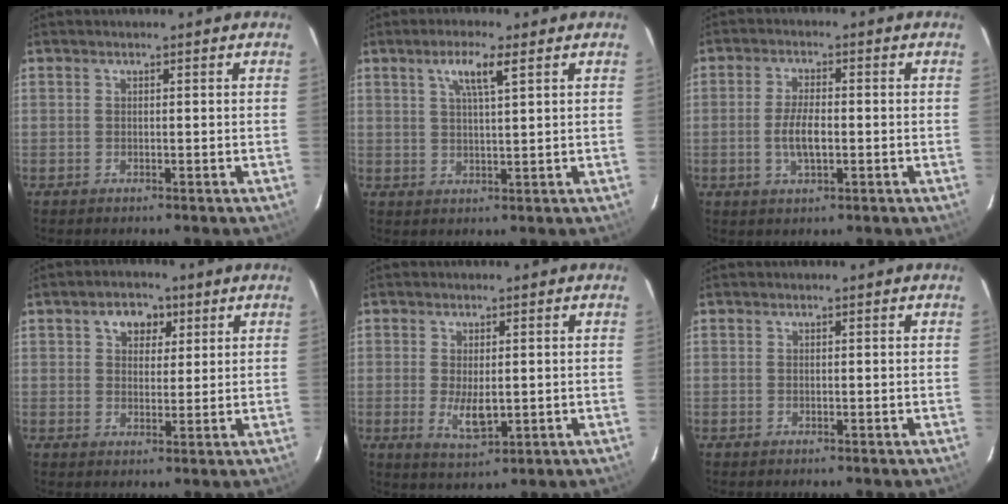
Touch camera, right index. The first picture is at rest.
{"total": 5.0, "force": [2.5, 0.5, 4.3], "torque": [-0.079, 0.004, 0.045]}
{"total": 5.2, "force": [-1.1, 1.9, 4.7], "torque": [-0.094, -0.003, -0.018]}
{"total": 5.3, "force": [2.5, 3.9, 2.7], "torque": [-0.038, 0.014, 0.041]}
{"total": 5.3, "force": [-0.5, 2.3, 4.8], "torque": [-0.085, -0.013, -0.005]}
{"total": 0.0}